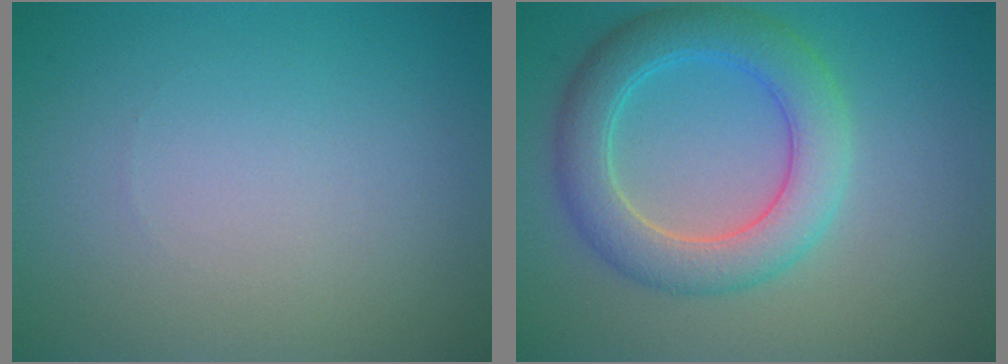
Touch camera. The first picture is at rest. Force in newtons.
{"total": 5.6, "press": 5.5, "slide": 0.6}